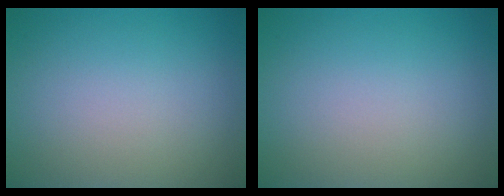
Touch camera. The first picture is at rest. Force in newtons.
{"total": 0.0}